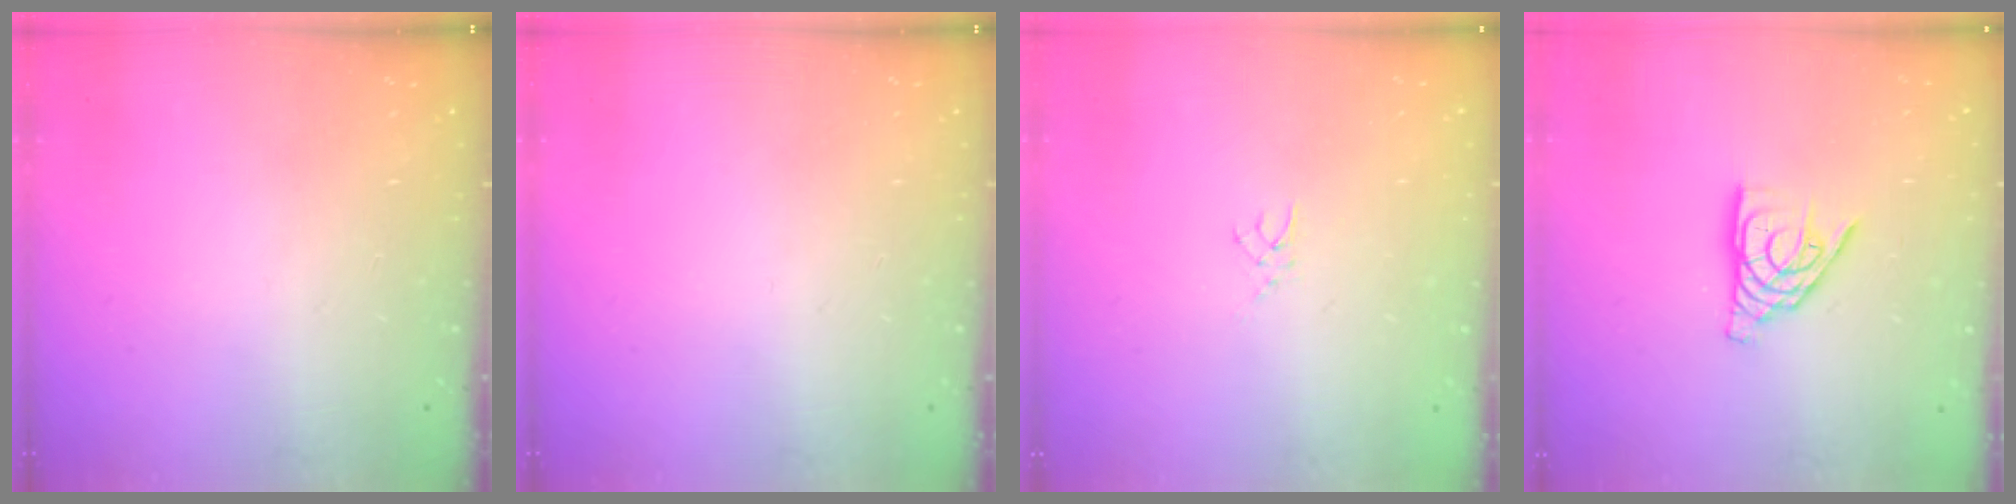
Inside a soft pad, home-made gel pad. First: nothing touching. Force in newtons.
{"total": 0.0}
{"total": 2.1, "press": 2.1, "slide": 0.3}
{"total": 11.4, "press": 11.4, "slide": 1.1}